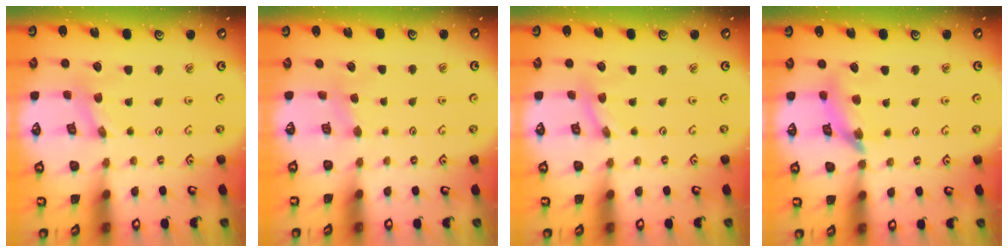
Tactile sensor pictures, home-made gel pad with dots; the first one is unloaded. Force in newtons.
{"total": 2.1, "press": 2.0, "slide": 0.4}
{"total": 0.0}
{"total": 10.3, "press": 10.2, "slide": 1.2}